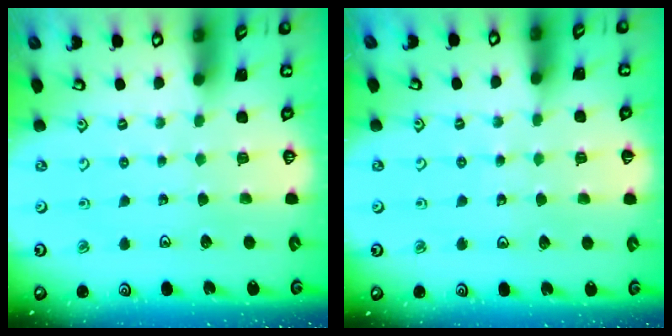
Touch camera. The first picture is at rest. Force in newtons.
{"total": 3.1, "press": 3.0, "slide": 0.8}